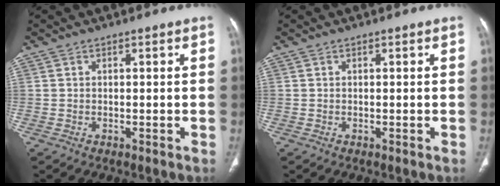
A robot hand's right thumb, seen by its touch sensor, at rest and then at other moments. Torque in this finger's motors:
{"motor_torque": [0.00, 0.04, 0.00, 0.00, 0.00]}